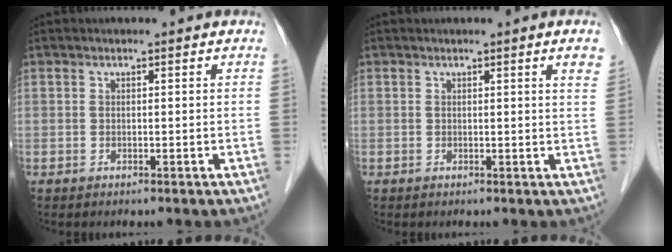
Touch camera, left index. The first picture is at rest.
{"total": 2.6, "force": [1.5, -0.1, 2.1], "torque": [-0.024, -0.003, 0.012]}